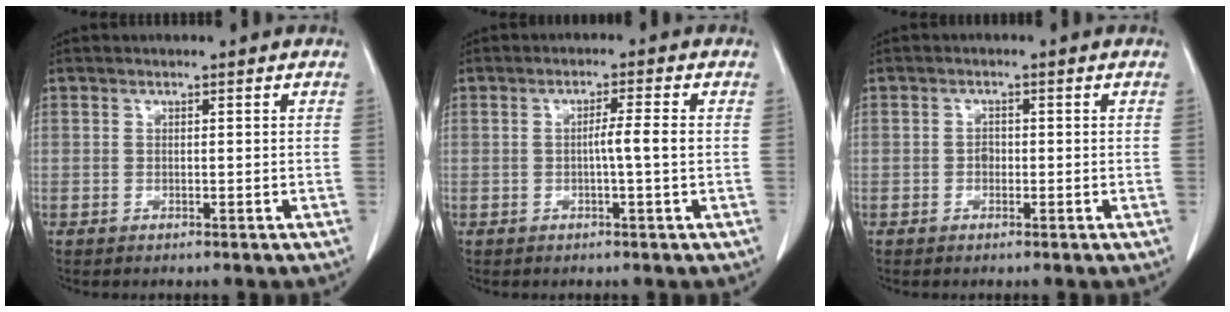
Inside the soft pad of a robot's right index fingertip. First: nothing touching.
{"total": 3.1, "force": [-0.3, -0.5, 3.0], "torque": [-0.048, 0.001, -0.005]}
{"total": 1.1, "force": [-0.2, 0.8, 0.7], "torque": [-0.007, 0.006, -0.003]}